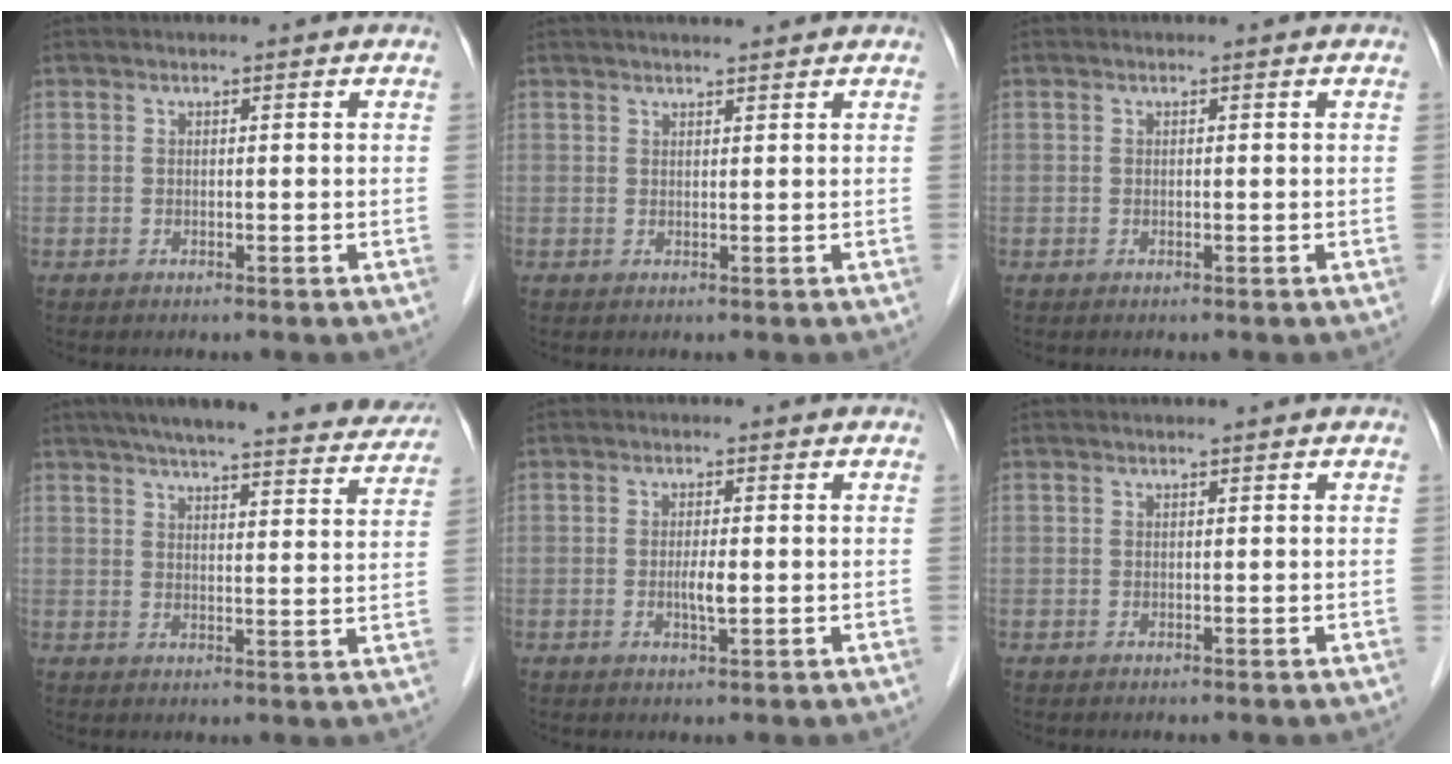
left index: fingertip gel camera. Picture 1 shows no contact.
{"total": 5.4, "force": [4.7, 0.6, 2.4], "torque": [-0.032, 0.029, 0.069]}
{"total": 0.0}
{"total": 23.8, "force": [21.2, 3.4, 10.4], "torque": [-0.154, -0.005, 0.262]}
{"total": 2.3, "force": [-0.2, 0.4, 2.3], "torque": [-0.046, -0.002, -0.003]}
{"total": 0.8, "force": [0.7, 0.0, 0.3], "torque": [-0.006, 0.010, 0.014]}